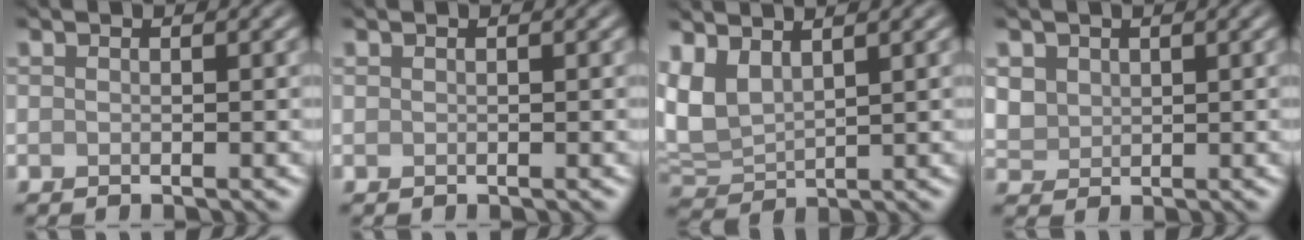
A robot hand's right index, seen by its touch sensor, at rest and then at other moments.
{"total": 0.0}
{"total": 4.6, "force": [1.9, 2.6, 3.3], "torque": [-0.086, 0.004, 0.042]}
{"total": 2.4, "force": [1.0, 1.9, 0.9], "torque": [-0.025, -0.008, 0.027]}